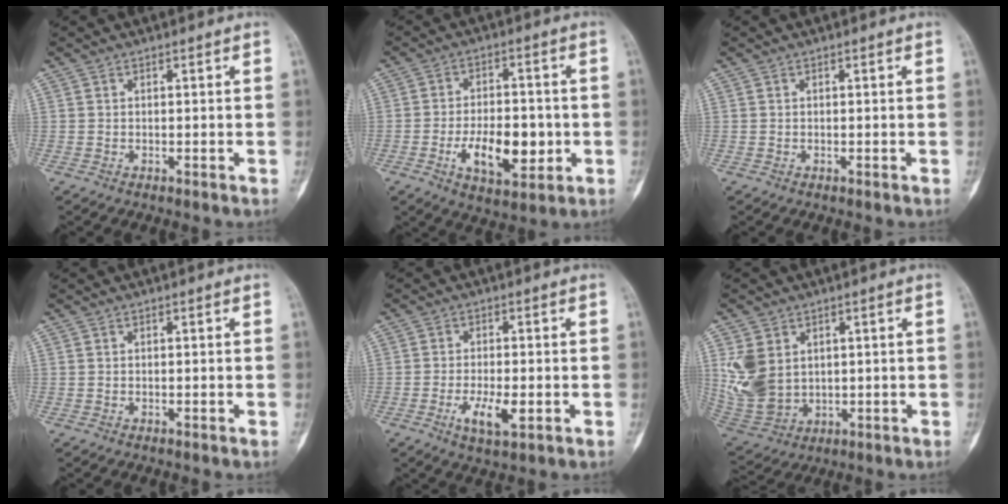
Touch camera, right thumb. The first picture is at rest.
{"total": 11.9, "force": [-2.9, 6.2, 9.8], "torque": [-0.138, 0.011, -0.041]}
{"total": 0.0}
{"total": 0.0}
{"total": 5.8, "force": [-1.8, 2.0, 5.1], "torque": [-0.092, -0.005, -0.029]}
{"total": 10.4, "force": [2.5, 7.8, 6.4], "torque": [-0.120, -0.014, 0.072]}